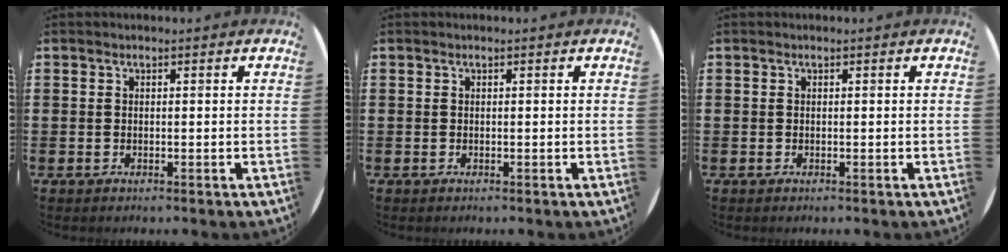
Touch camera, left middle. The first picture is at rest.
{"total": 0.0}
{"total": 0.0}